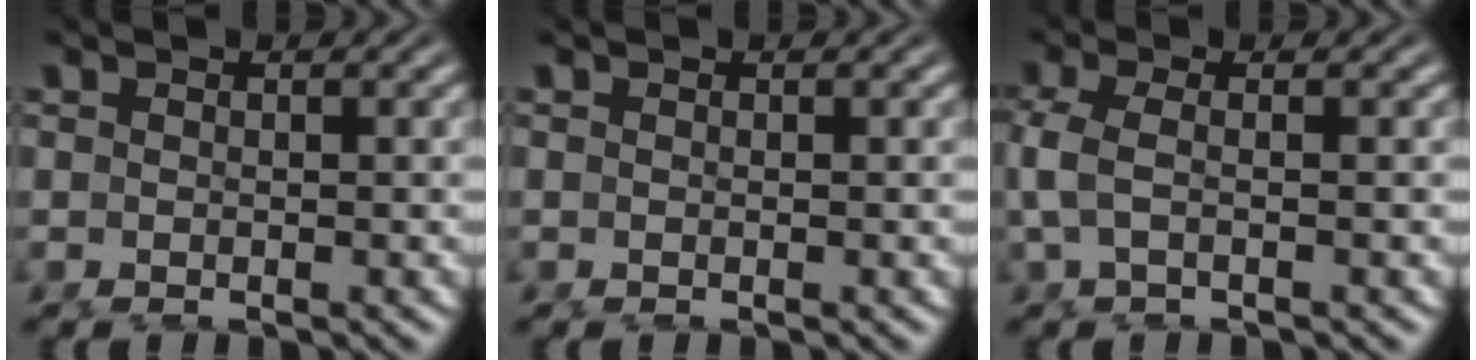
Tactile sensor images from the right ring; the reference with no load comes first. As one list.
[{"total": 0.0}, {"total": 2.7, "force": [-0.3, 0.9, 2.5], "torque": [-0.067, -0.009, 0.000]}]